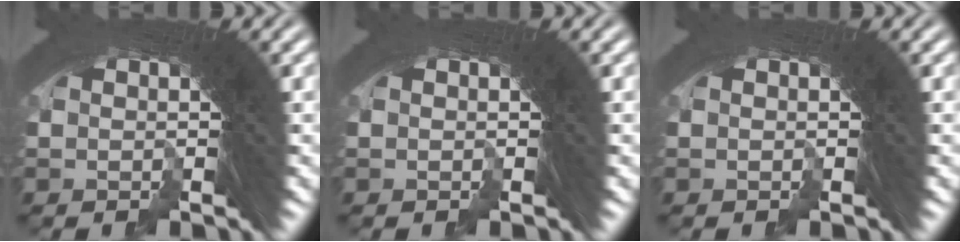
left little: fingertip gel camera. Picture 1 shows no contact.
{"total": 0.0}
{"total": 0.0}